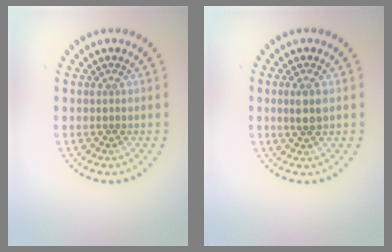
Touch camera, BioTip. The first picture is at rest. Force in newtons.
{"total": 1.8, "press": 1.7, "slide": 0.6}